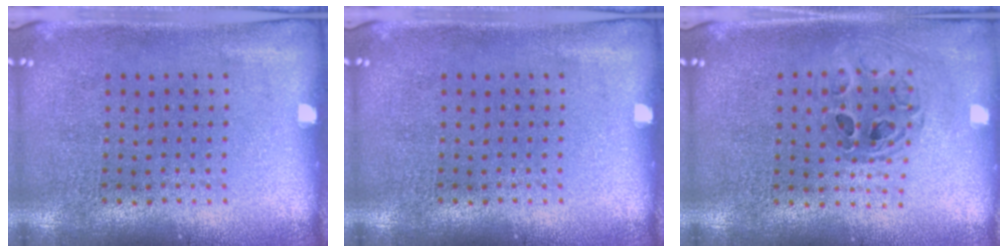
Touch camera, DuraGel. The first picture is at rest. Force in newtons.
{"total": 0.0}
{"total": 0.7, "press": 0.7, "slide": 0.1}